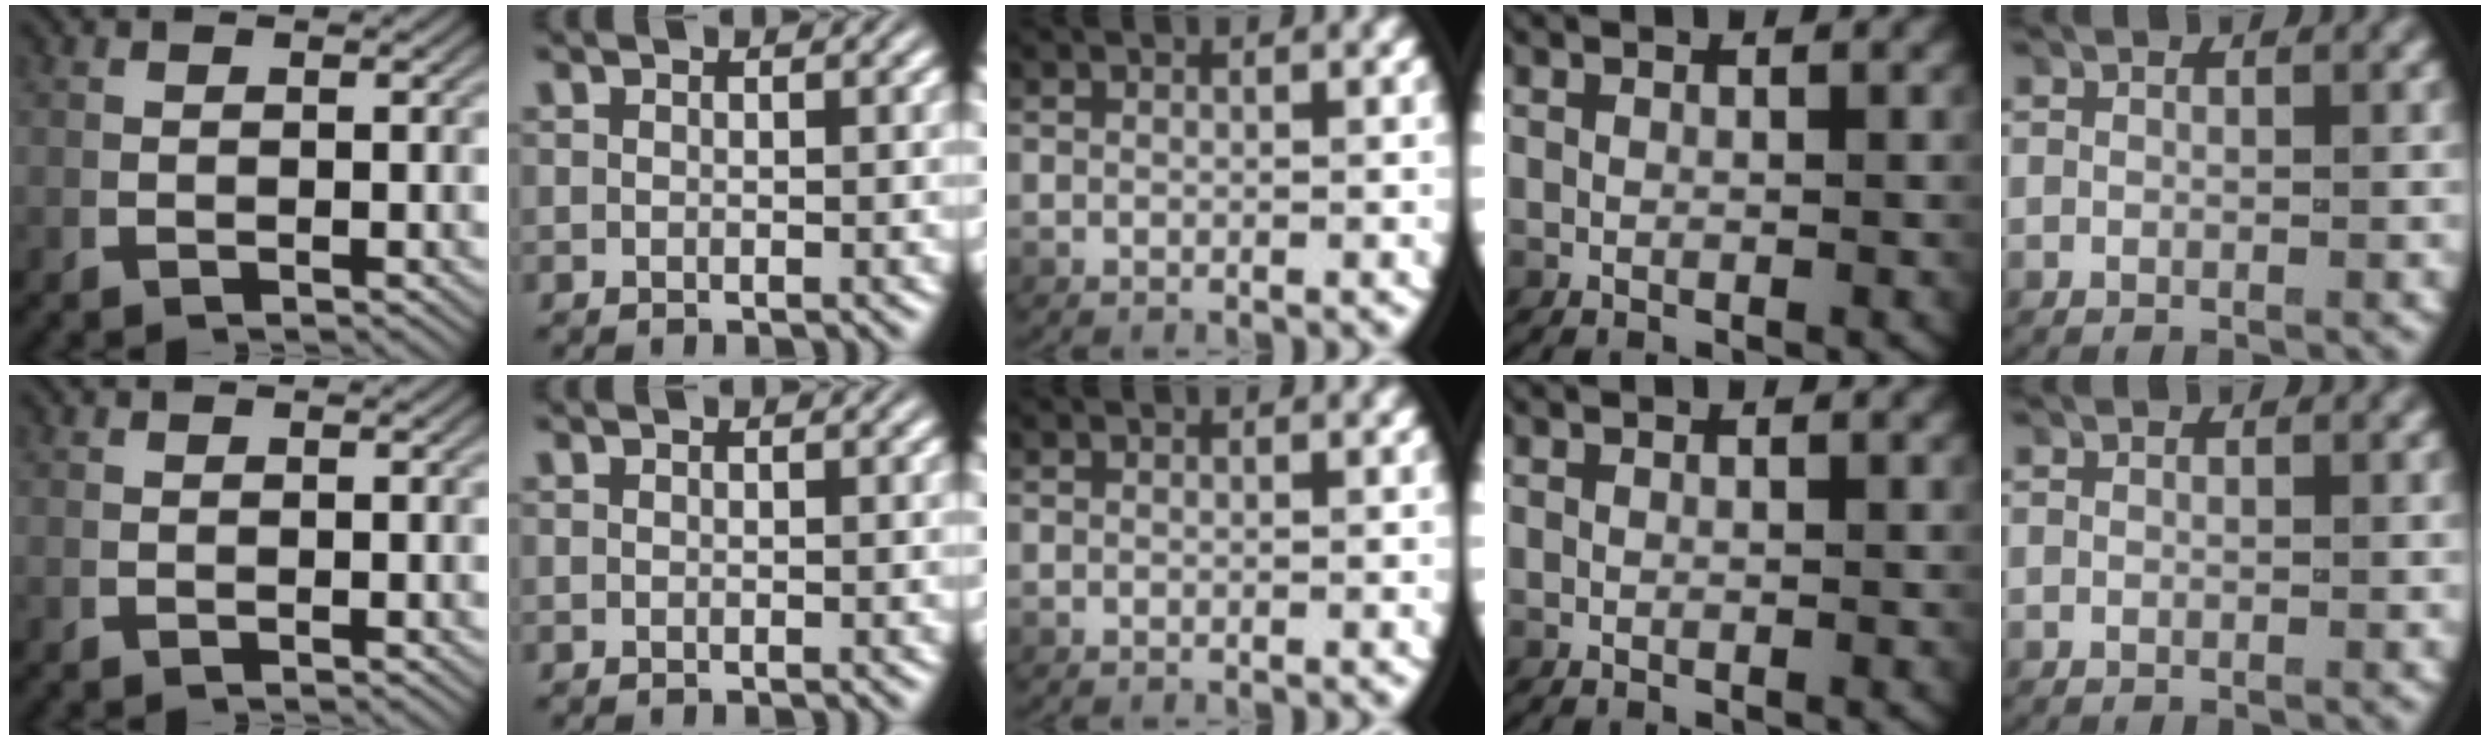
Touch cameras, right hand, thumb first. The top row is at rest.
{}